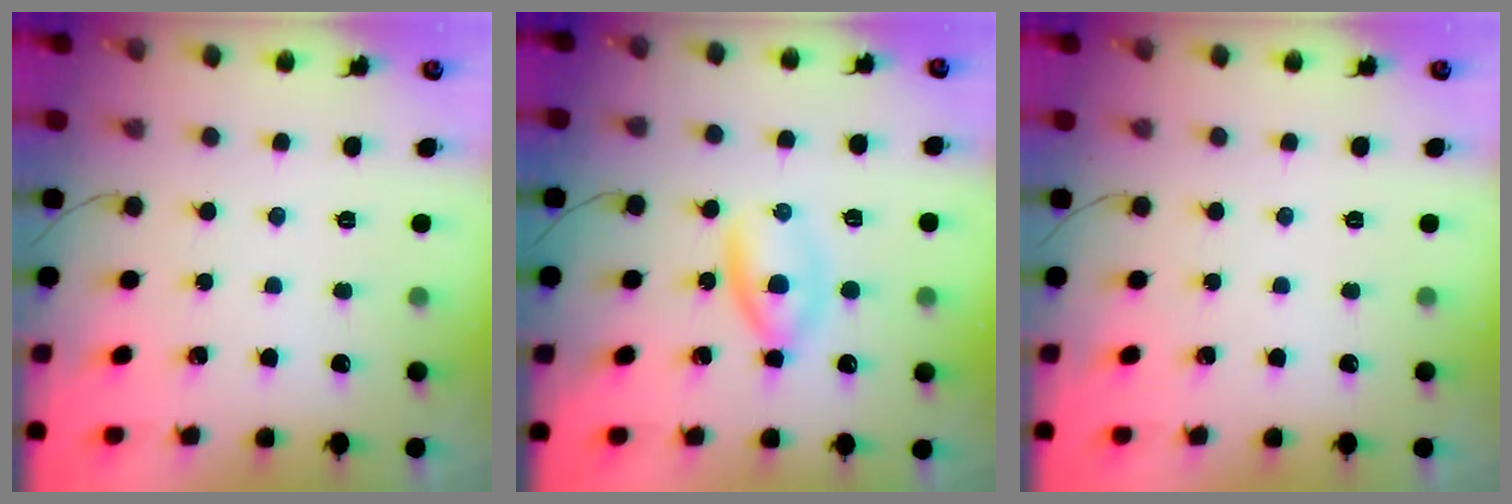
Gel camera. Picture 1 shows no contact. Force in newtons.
{"total": 3.0, "press": 2.9, "slide": 0.9}
{"total": 0.0}